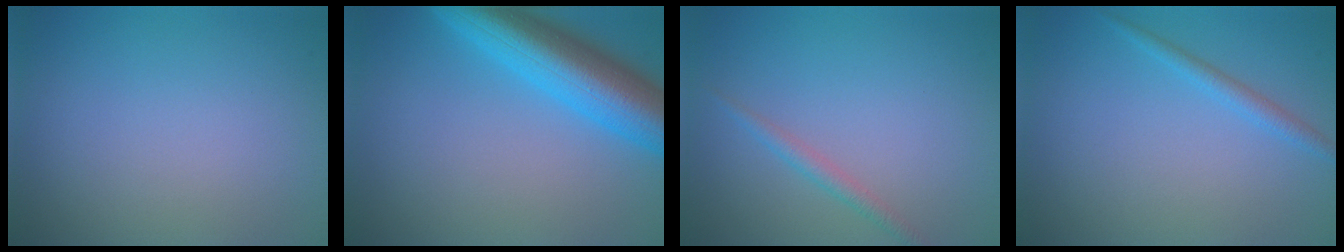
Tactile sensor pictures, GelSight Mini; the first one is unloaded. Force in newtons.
{"total": 8.7, "press": 8.7, "slide": 0.4}
{"total": 1.4, "press": 1.4, "slide": 0.0}
{"total": 1.4, "press": 1.4, "slide": 0.1}